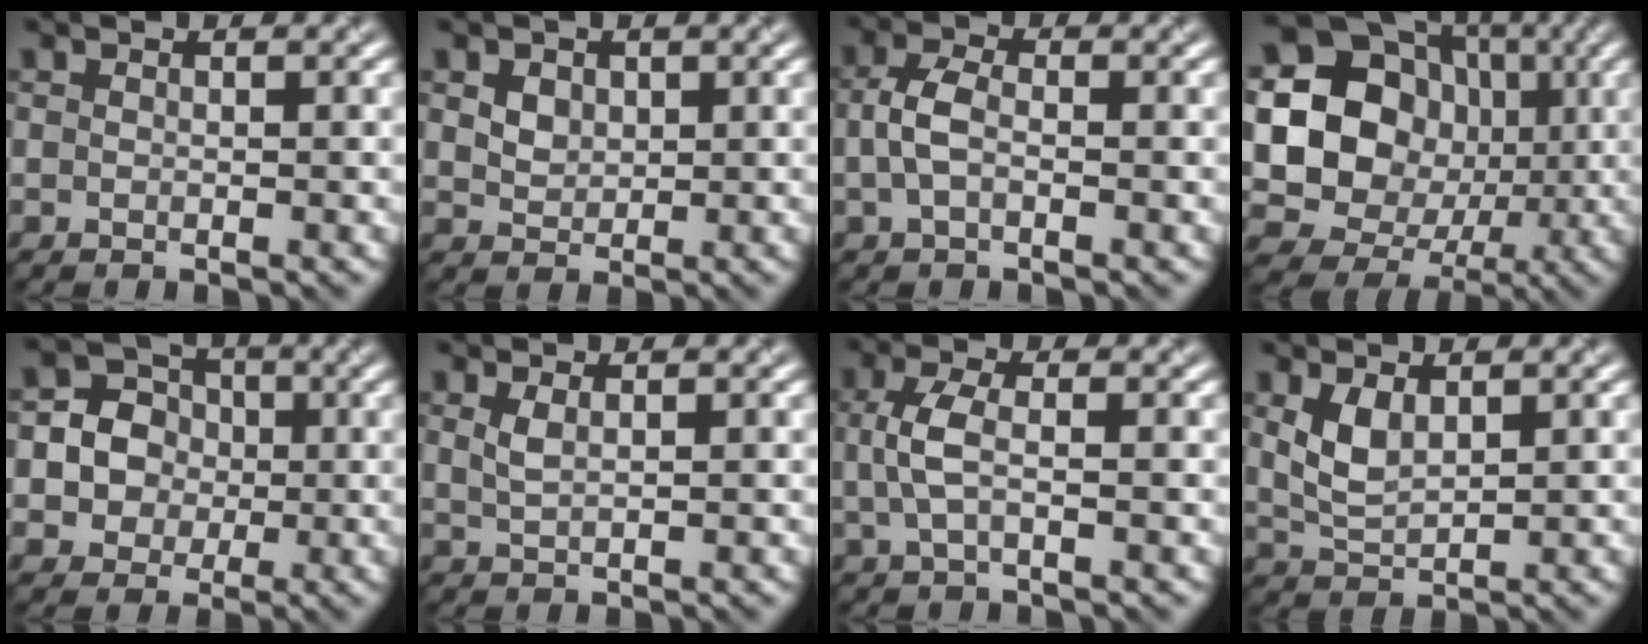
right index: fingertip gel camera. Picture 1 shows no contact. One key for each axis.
{"total": 2.7, "fx": 1.2, "fy": 2.0, "fz": 1.4, "tx": -0.033, "ty": 0.008, "tz": 0.024}
{"total": 2.7, "fx": -0.5, "fy": 1.4, "fz": 2.2, "tx": -0.051, "ty": 0.006, "tz": -0.014}
{"total": 19.8, "fx": 1.9, "fy": 18.0, "fz": 8.1, "tx": -0.179, "ty": 0.036, "tz": 0.003}
{"total": 6.1, "fx": -0.1, "fy": 5.7, "fz": 2.0, "tx": -0.029, "ty": 0.026, "tz": -0.031}
{"total": 1.2, "fx": 0.6, "fy": 0.4, "fz": 1.0, "tx": -0.026, "ty": -0.001, "tz": 0.015}
{"total": 2.8, "fx": 0.0, "fy": 1.0, "fz": 2.6, "tx": -0.063, "ty": 0.002, "tz": -0.003}
{"total": 2.8, "fx": 1.1, "fy": 1.5, "fz": 2.1, "tx": -0.051, "ty": -0.002, "tz": 0.029}